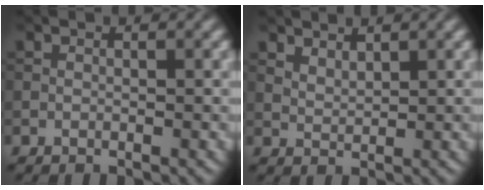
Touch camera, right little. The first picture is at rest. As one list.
[{"total": 1.9, "force": [1.6, 0.7, 0.7], "torque": [-0.017, -0.002, 0.036]}]